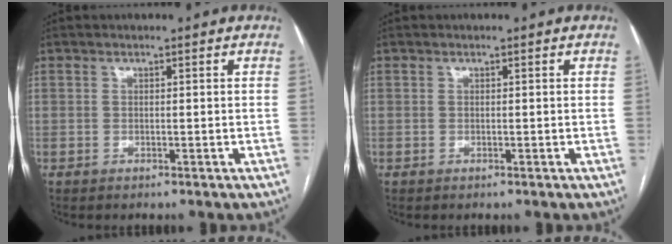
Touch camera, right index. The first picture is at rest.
{"total": 0.0}